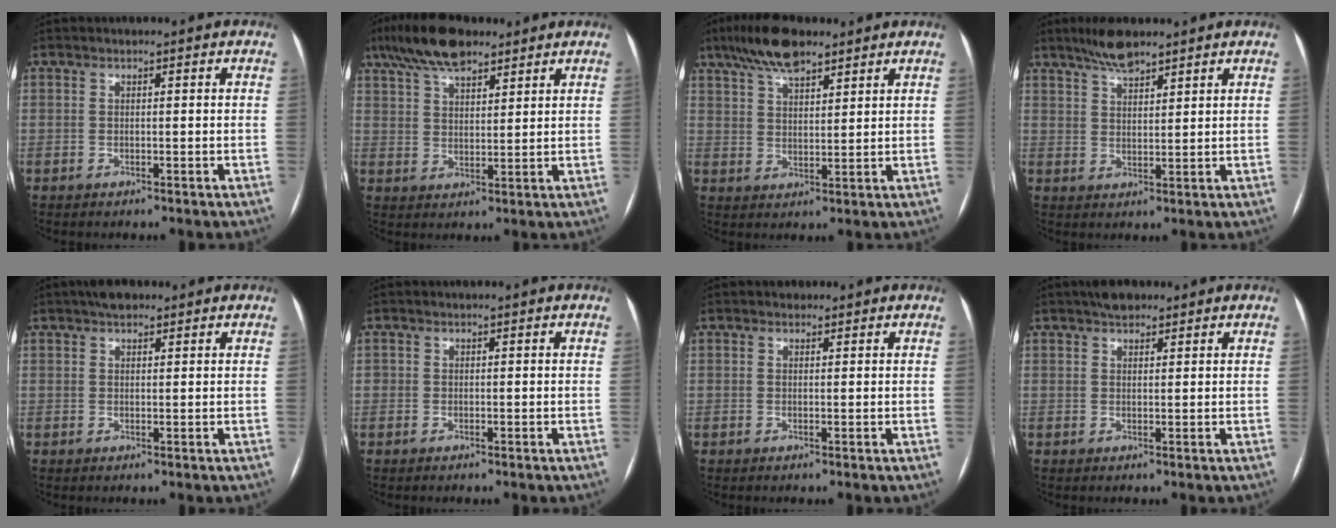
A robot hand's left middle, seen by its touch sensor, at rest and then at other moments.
{"total": 10.5, "force": [7.7, 3.5, 6.1], "torque": [-0.120, 0.025, 0.140]}
{"total": 9.2, "force": [6.8, 2.7, 5.6], "torque": [-0.108, 0.017, 0.121]}
{"total": 5.5, "force": [4.5, 1.1, 2.9], "torque": [-0.062, 0.007, 0.084]}
{"total": 3.1, "force": [2.3, 1.2, 1.6], "torque": [-0.028, 0.015, 0.036]}
{"total": 0.0}
{"total": 0.8, "force": [0.6, 0.6, 0.1], "torque": [-0.001, 0.002, 0.007]}
{"total": 3.1, "force": [2.5, 1.3, 1.4], "torque": [-0.025, 0.013, 0.039]}